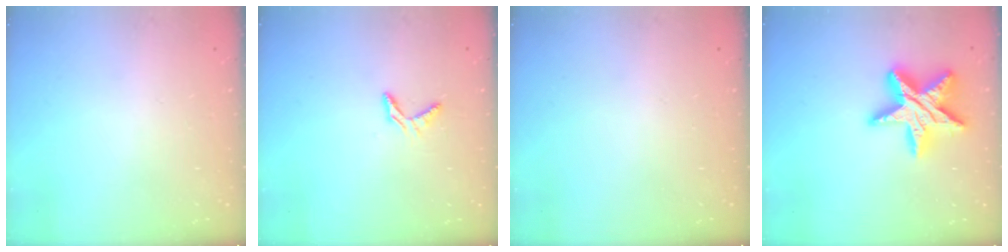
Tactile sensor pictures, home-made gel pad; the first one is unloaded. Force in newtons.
{"total": 4.7, "press": 4.7, "slide": 0.1}
{"total": 0.0}
{"total": 18.6, "press": 18.5, "slide": 1.3}